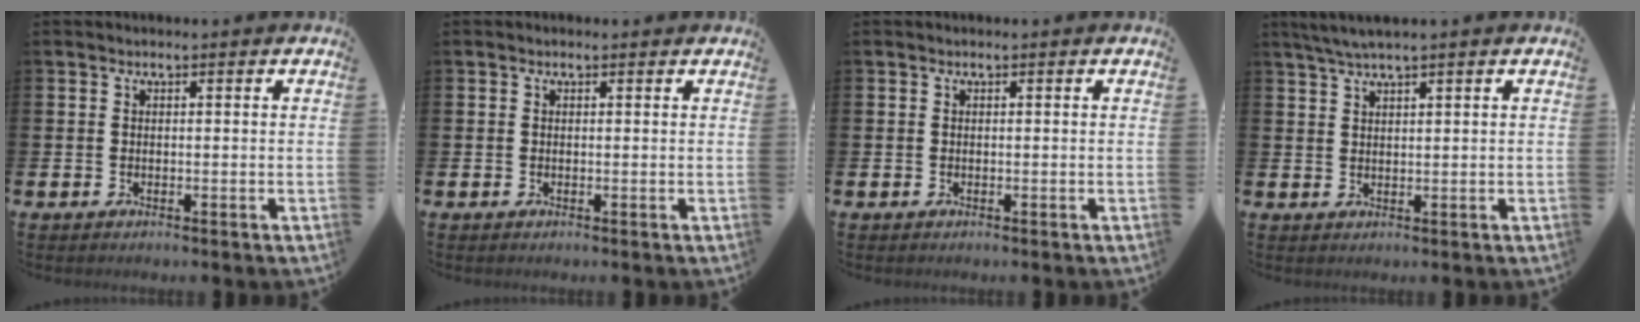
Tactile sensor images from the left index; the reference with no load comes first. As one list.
[{"total": 0.0}, {"total": 0.0}, {"total": 2.8, "force": [2.3, -0.2, 1.6], "torque": [-0.039, 0.000, 0.043]}]